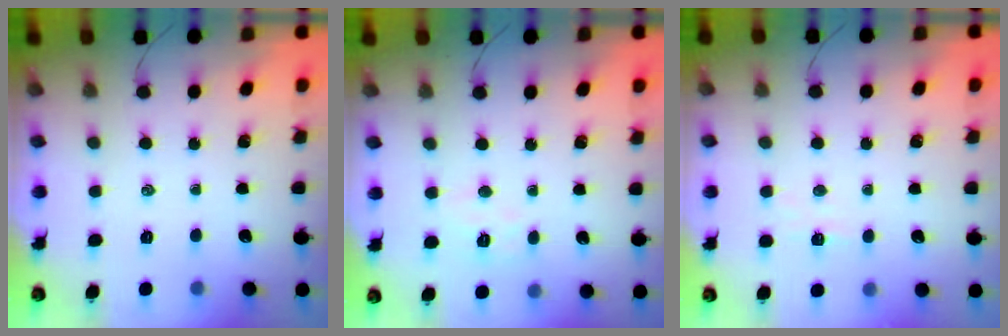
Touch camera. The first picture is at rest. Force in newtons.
{"total": 5.1, "press": 5.0, "slide": 0.9}
{"total": 2.9, "press": 2.7, "slide": 0.8}